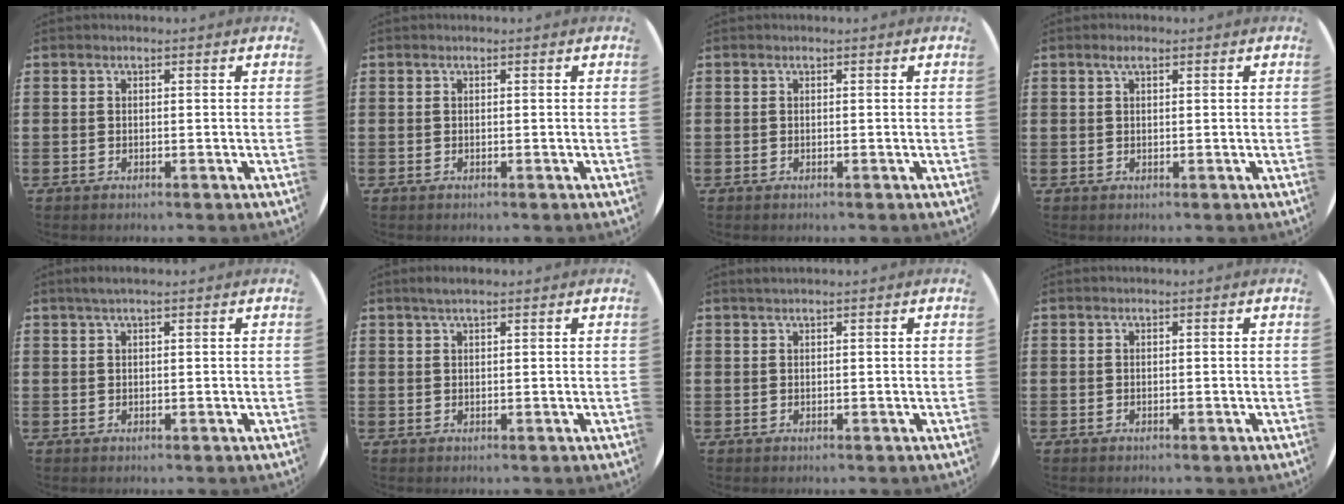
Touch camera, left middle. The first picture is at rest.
{"total": 0.0}
{"total": 0.0}
{"total": 1.3, "force": [0.7, 0.6, 0.9], "torque": [-0.010, 0.001, 0.011]}
{"total": 1.3, "force": [0.9, 0.0, 1.0], "torque": [-0.019, 0.003, 0.015]}
{"total": 1.5, "force": [1.1, 0.3, 1.0], "torque": [-0.020, 0.004, 0.019]}
{"total": 0.5, "force": [0.5, -0.1, 0.2], "torque": [-0.003, 0.000, 0.010]}
{"total": 0.0}